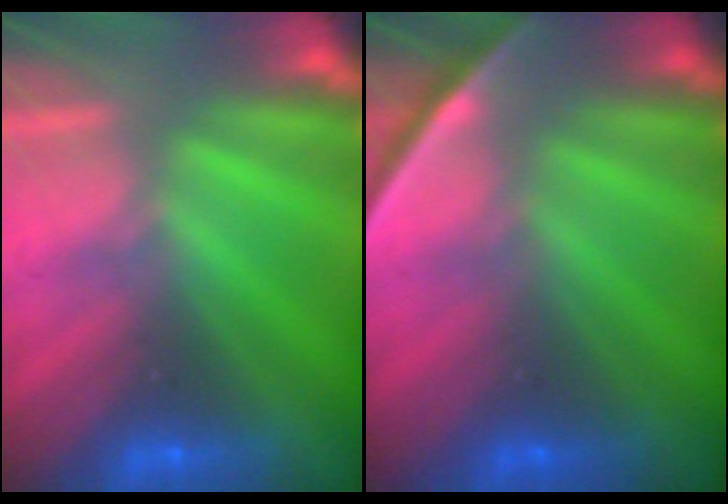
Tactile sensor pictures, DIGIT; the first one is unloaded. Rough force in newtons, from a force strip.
{"total": 1.9}